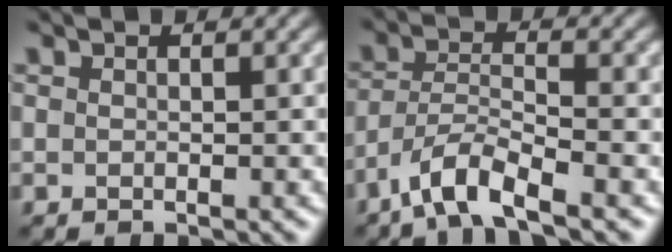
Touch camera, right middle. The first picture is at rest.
{"total": 4.7, "force": [-3.4, 1.0, 3.0], "torque": [-0.057, 0.001, -0.073]}